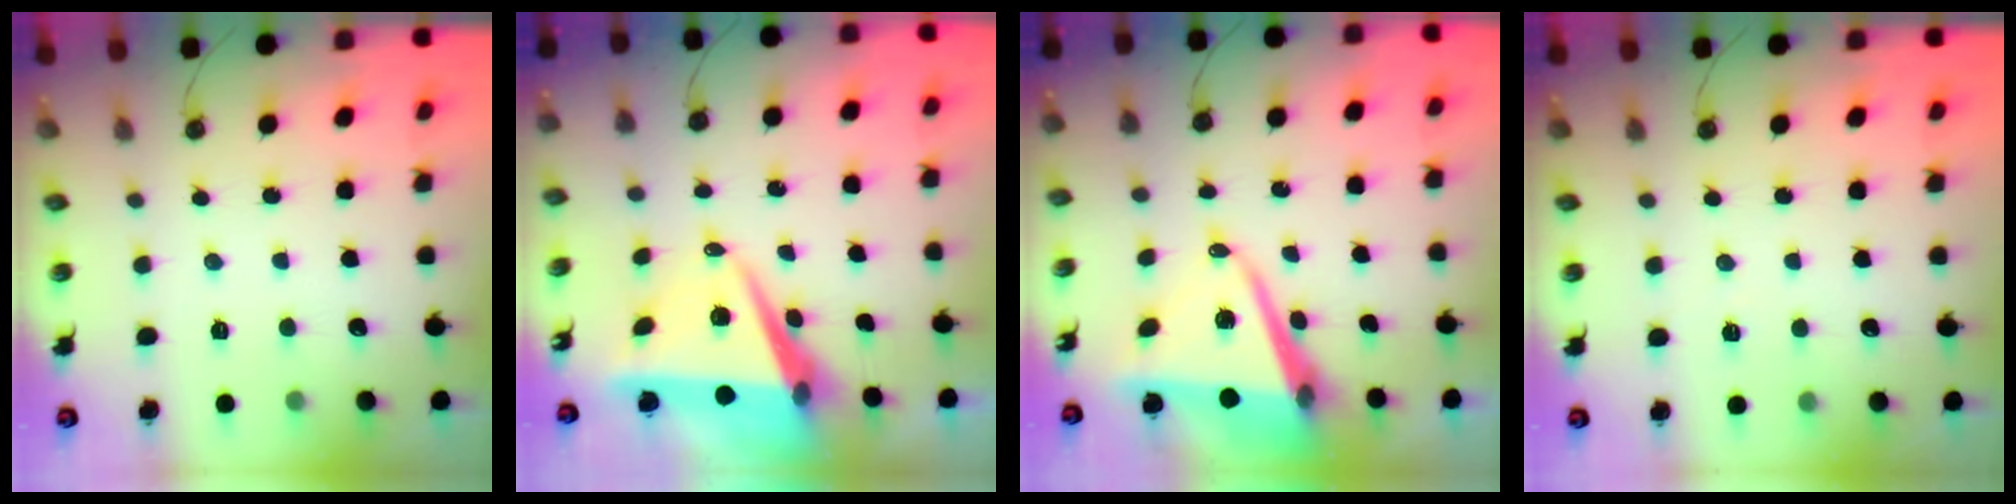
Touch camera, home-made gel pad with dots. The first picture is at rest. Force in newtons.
{"total": 9.3, "press": 8.4, "slide": 4.0}
{"total": 11.8, "press": 11.3, "slide": 3.2}
{"total": 3.5, "press": 1.6, "slide": 3.1}